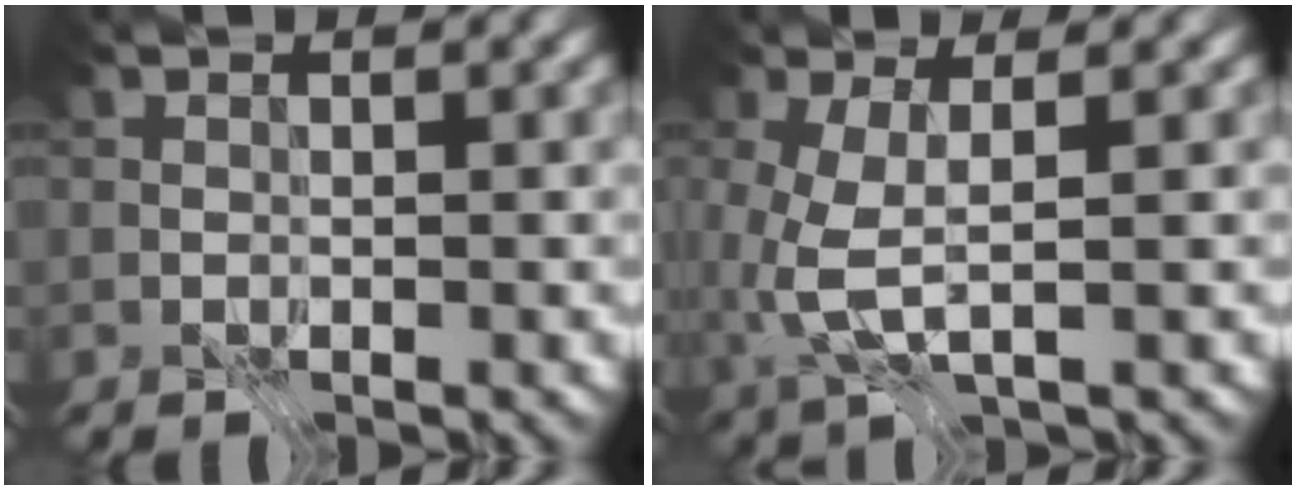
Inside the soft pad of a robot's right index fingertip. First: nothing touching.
{"total": 3.8, "force": [-0.7, 1.0, 3.6], "torque": [-0.096, -0.007, -0.015]}